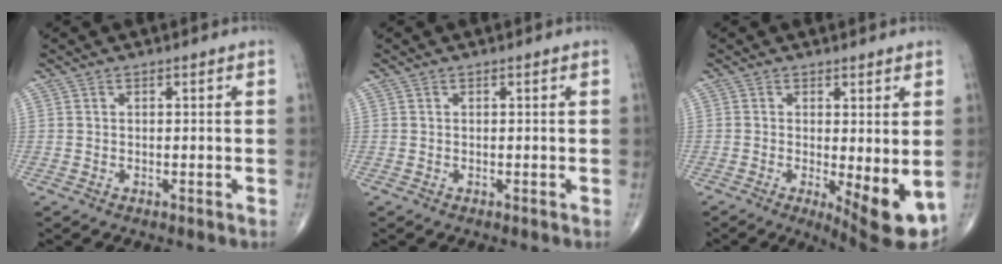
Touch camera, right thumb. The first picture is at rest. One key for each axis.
{"total": 0.0}
{"total": 9.0, "fx": -1.6, "fy": 2.7, "fz": 8.4, "tx": -0.115, "ty": -0.022, "tz": -0.016}